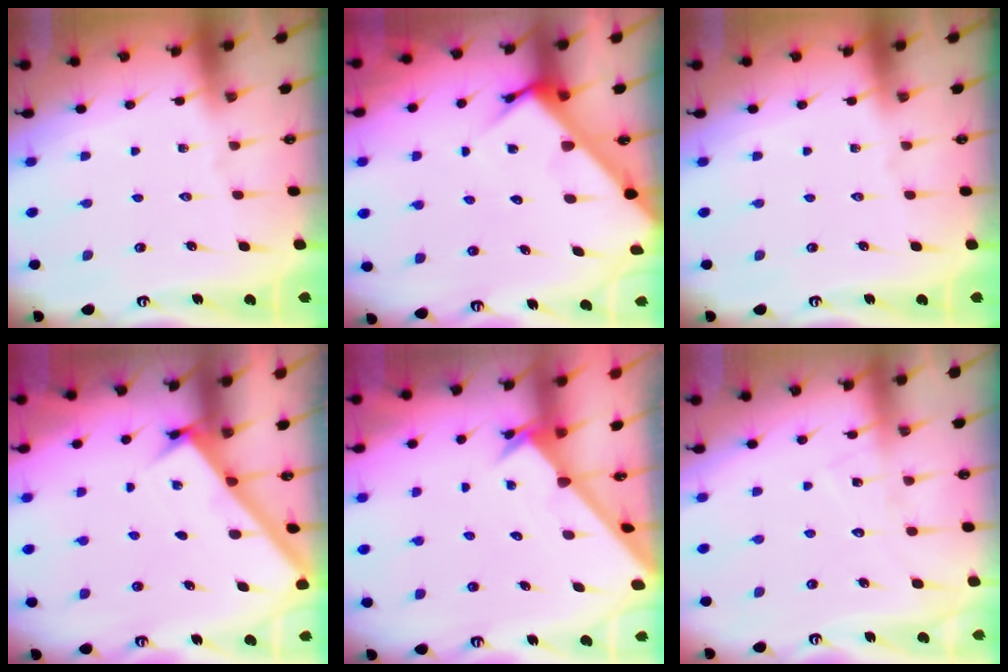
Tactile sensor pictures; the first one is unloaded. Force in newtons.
{"total": 5.1, "press": 5.0, "slide": 0.4}
{"total": 0.0}
{"total": 2.9, "press": 2.9, "slide": 0.2}
{"total": 2.6, "press": 2.6, "slide": 0.2}
{"total": 8.3, "press": 8.3, "slide": 0.4}